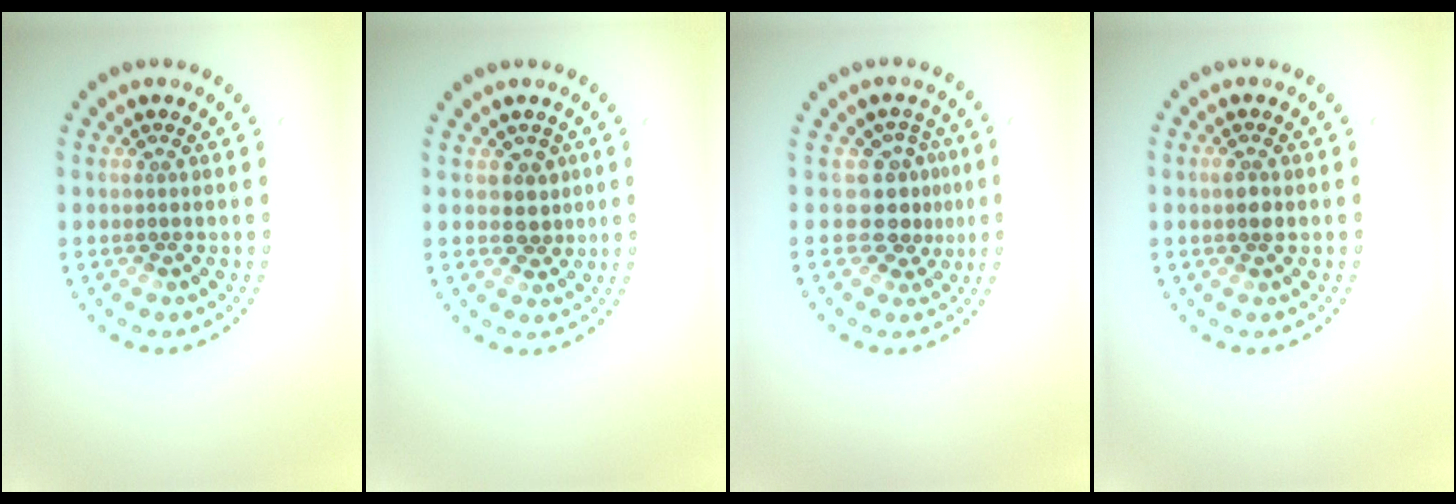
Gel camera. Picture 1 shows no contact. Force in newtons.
{"total": 1.9, "press": 1.4, "slide": 1.3}
{"total": 3.0, "press": 2.0, "slide": 2.2}
{"total": 1.4, "press": 1.3, "slide": 0.4}